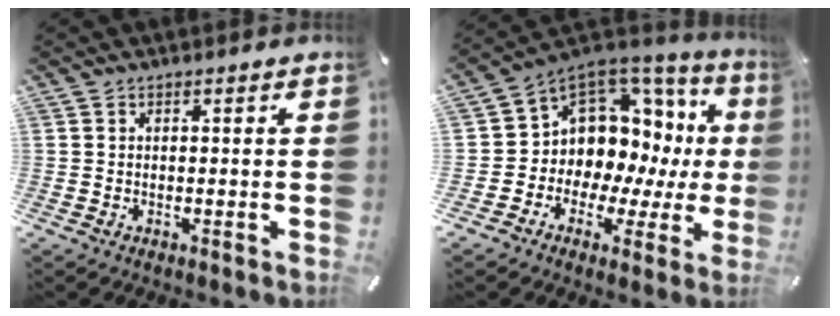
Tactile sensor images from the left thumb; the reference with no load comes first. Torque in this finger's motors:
{"motor_torque": [0.62, 0.79, 0.81, 0.51, 0.15]}